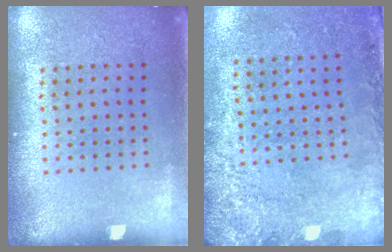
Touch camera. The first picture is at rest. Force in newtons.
{"total": 2.7, "press": 2.0, "slide": 1.9}